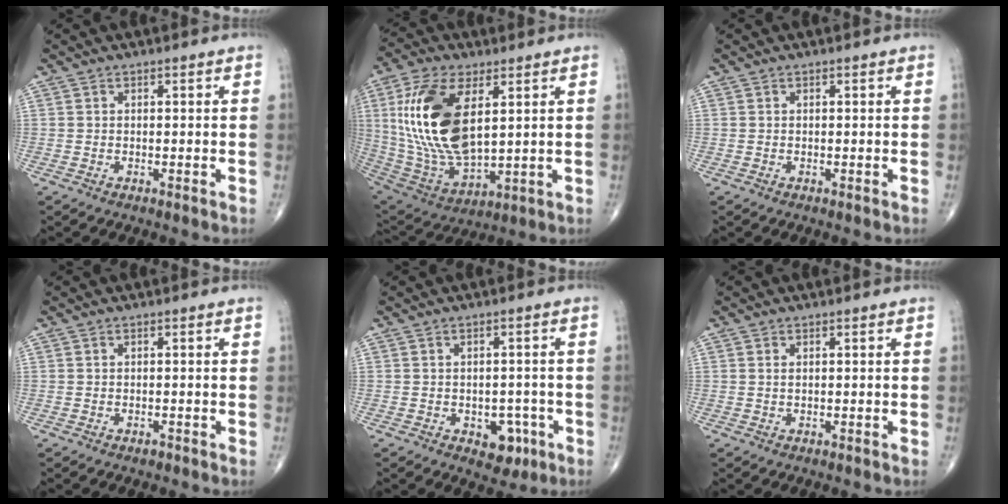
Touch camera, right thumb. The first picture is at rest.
{"total": 21.4, "force": [5.0, 10.6, 18.0], "torque": [-0.359, -0.026, 0.100]}
{"total": 0.0}
{"total": 0.5, "force": [-0.3, 0.3, 0.3], "torque": [-0.003, 0.000, -0.005]}
{"total": 5.4, "force": [-2.2, 3.7, 3.3], "torque": [-0.010, 0.013, -0.023]}
{"total": 0.7, "force": [0.2, 0.3, 0.6], "torque": [-0.014, 0.002, 0.006]}